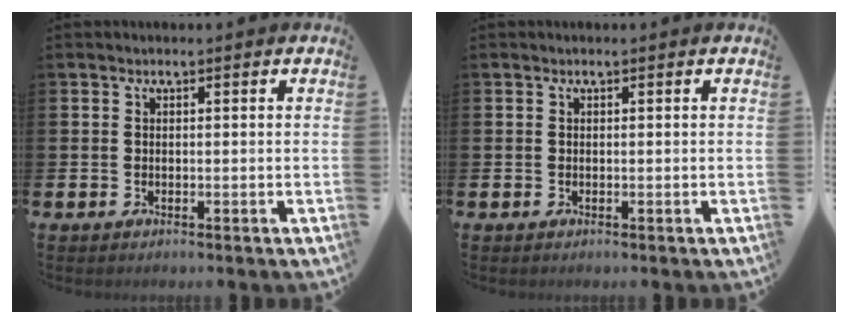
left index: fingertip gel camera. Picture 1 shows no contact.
{"total": 0.0}